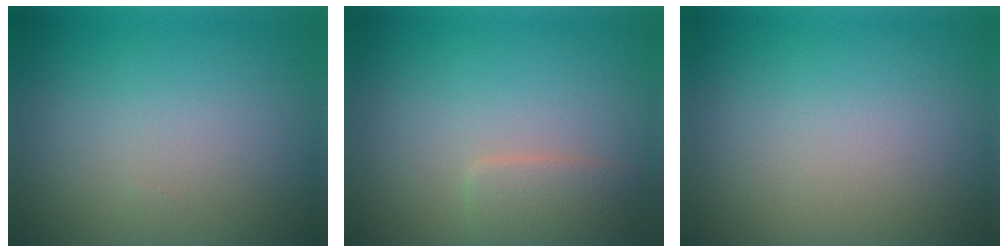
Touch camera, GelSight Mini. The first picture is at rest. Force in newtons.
{"total": 2.0, "press": 2.0, "slide": 0.1}
{"total": 0.0}